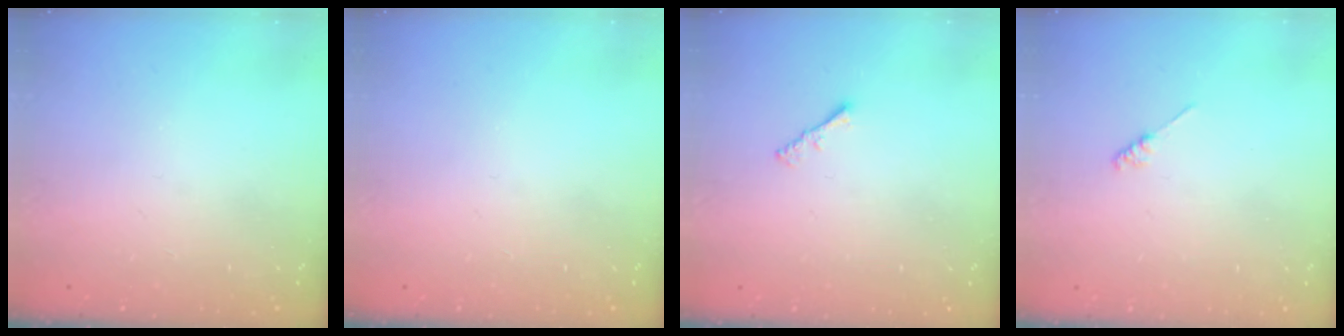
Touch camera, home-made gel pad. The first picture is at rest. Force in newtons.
{"total": 0.0}
{"total": 1.3, "press": 1.3, "slide": 0.4}
{"total": 1.2, "press": 1.1, "slide": 0.3}